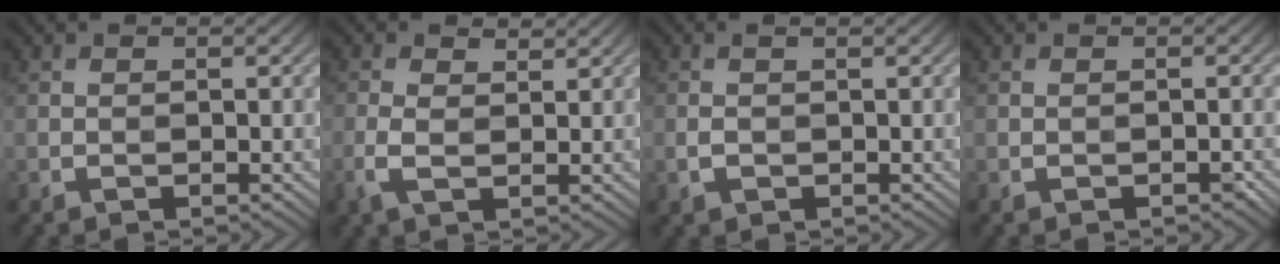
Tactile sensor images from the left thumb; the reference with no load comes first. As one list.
[{"total": 3.5, "force": [0.7, 1.9, 2.8], "torque": [-0.074, 0.003, 0.009]}, {"total": 1.6, "force": [0.0, 0.7, 1.4], "torque": [-0.037, 0.002, 0.003]}, {"total": 0.7, "force": [-0.4, 0.3, 0.4], "torque": [-0.006, 0.000, -0.004]}]